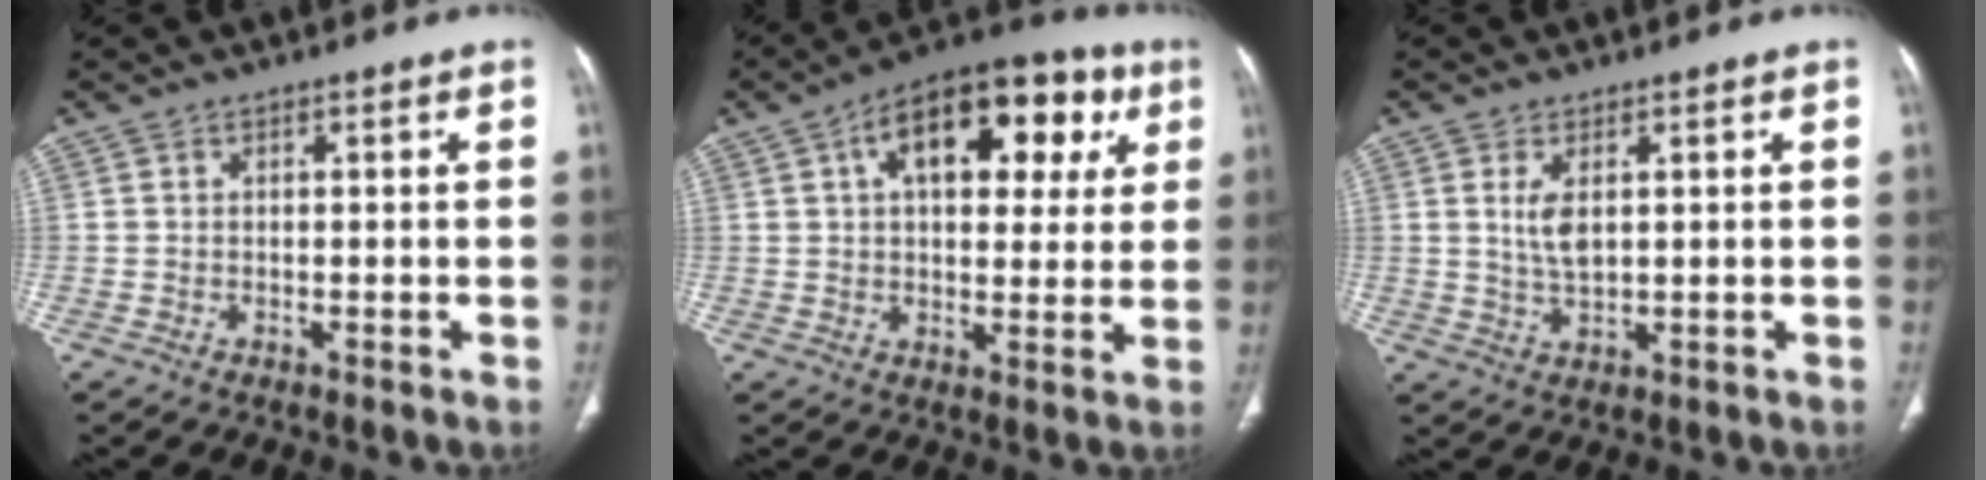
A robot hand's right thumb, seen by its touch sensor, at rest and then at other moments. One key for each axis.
{"total": 19.6, "fx": 7.0, "fy": 10.6, "fz": 14.9, "tx": -0.171, "ty": 0.018, "tz": 0.097}
{"total": 4.3, "fx": 1.2, "fy": 1.9, "fz": 3.7, "tx": -0.076, "ty": -0.010, "tz": 0.033}